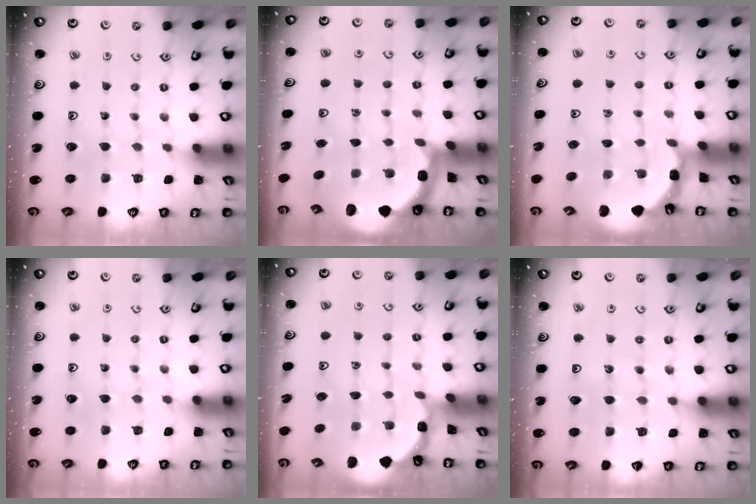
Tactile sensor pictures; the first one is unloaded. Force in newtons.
{"total": 2.1, "press": 1.9, "slide": 0.8}
{"total": 1.8, "press": 1.8, "slide": 0.1}
{"total": 0.0}
{"total": 0.7, "press": 0.7, "slide": 0.3}
{"total": 4.4, "press": 4.3, "slide": 0.4}